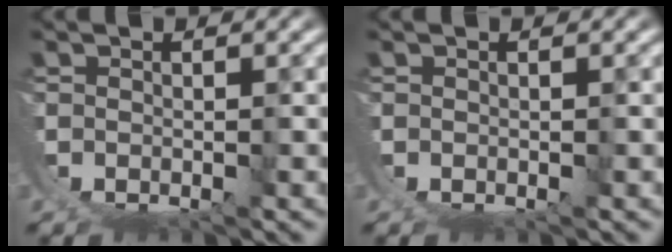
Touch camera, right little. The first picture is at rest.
{"total": 0.0}